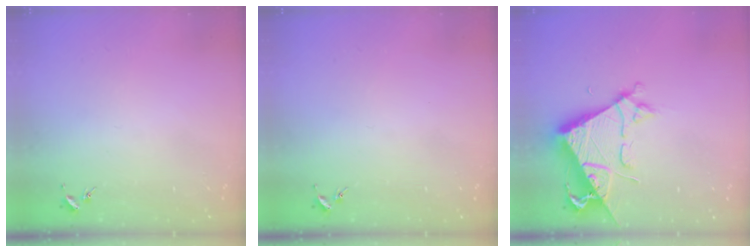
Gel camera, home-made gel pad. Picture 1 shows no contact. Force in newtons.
{"total": 0.0}
{"total": 7.8, "press": 7.8, "slide": 0.7}